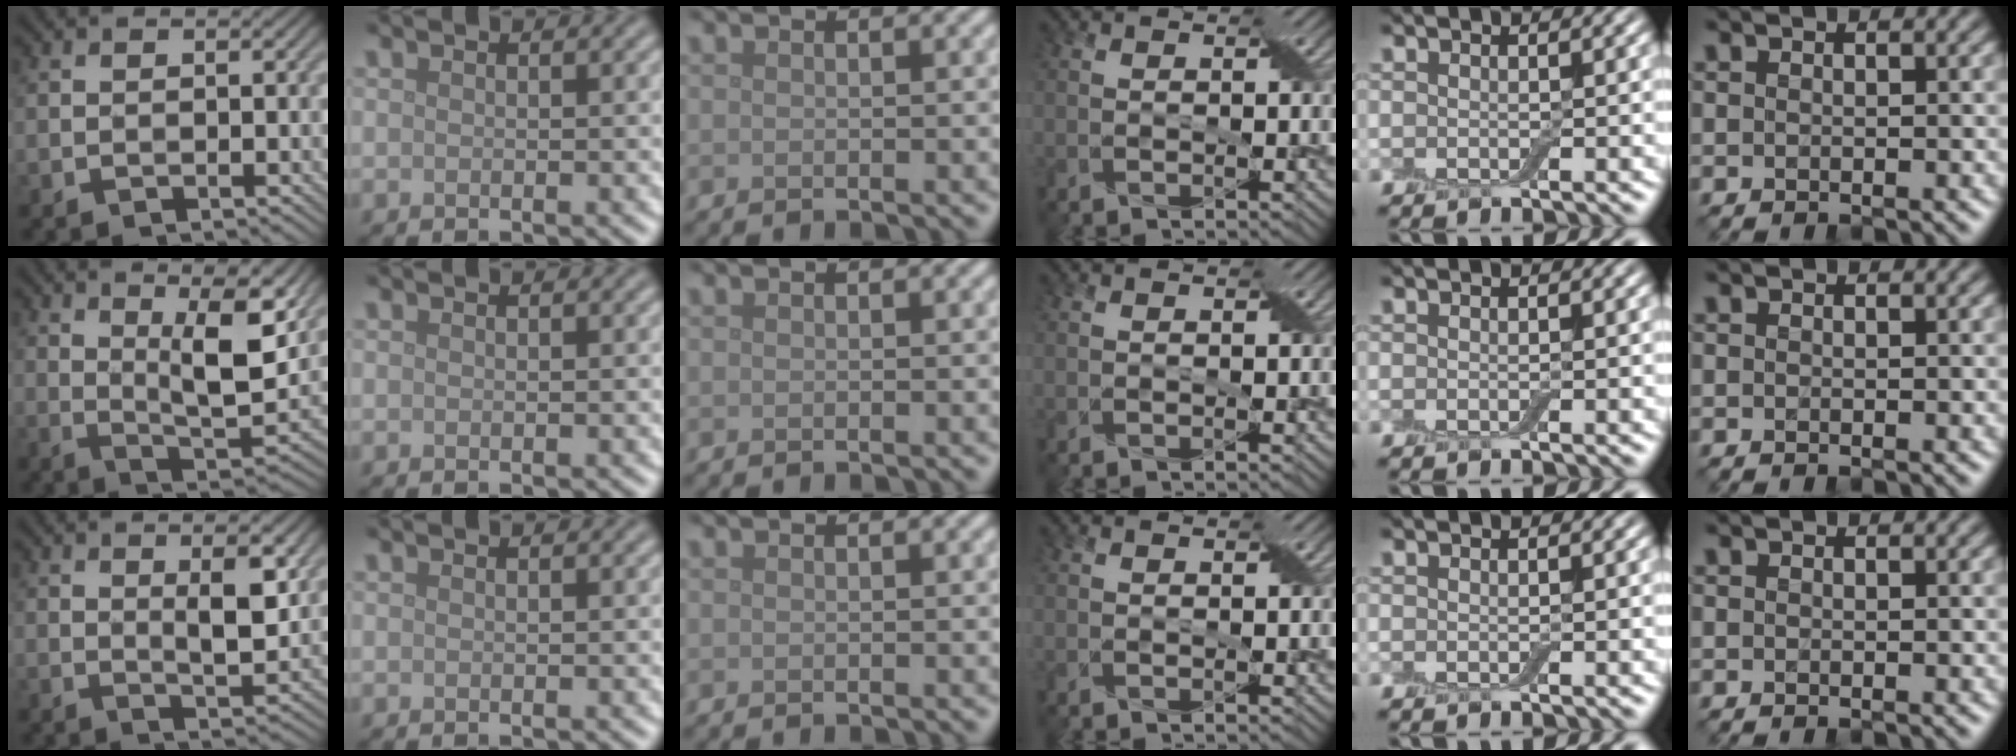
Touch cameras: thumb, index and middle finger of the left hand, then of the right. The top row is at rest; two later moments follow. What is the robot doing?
{"motion": "peel", "object": "adhesive wrap"}